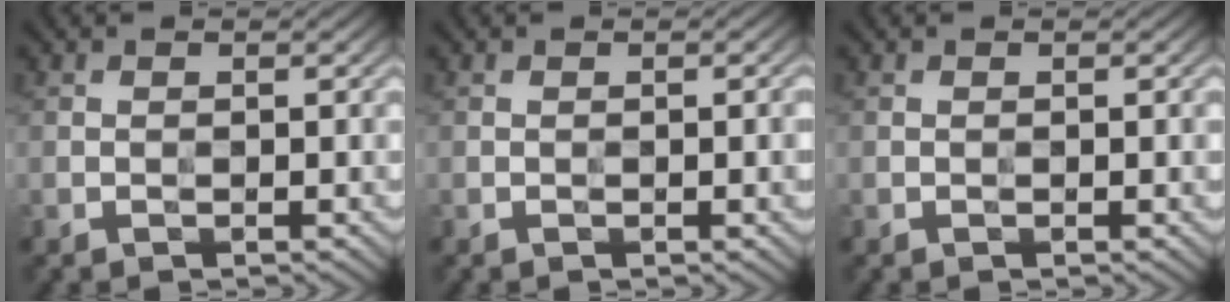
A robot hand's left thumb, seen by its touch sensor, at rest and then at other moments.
{"total": 2.0, "force": [-0.3, 0.3, 2.0], "torque": [-0.027, 0.001, -0.004]}
{"total": 0.6, "force": [-0.1, 0.1, 0.6], "torque": [-0.009, -0.001, 0.000]}